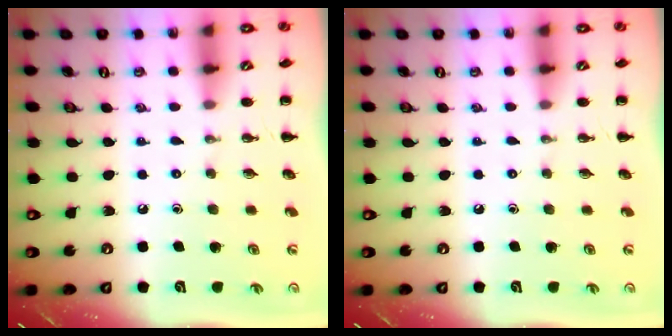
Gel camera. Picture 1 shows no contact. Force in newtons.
{"total": 0.0}